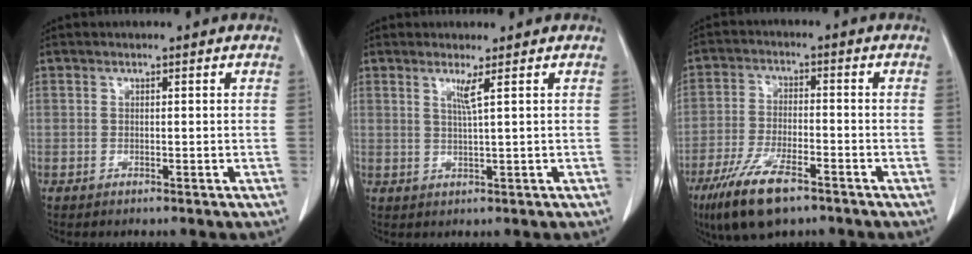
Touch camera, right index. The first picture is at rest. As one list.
[{"total": 2.1, "force": [1.0, -0.7, 1.7], "torque": [-0.037, -0.011, 0.024]}, {"total": 10.5, "force": [-6.9, 2.9, 7.4], "torque": [-0.147, -0.019, -0.120]}]